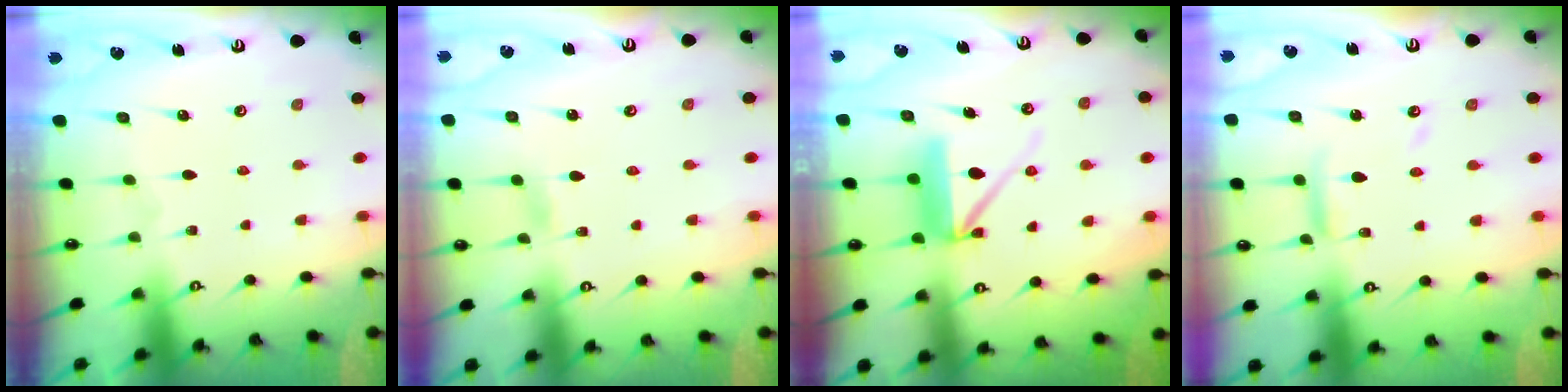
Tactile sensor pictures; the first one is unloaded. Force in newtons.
{"total": 2.7, "press": 2.7, "slide": 0.4}
{"total": 9.2, "press": 9.2, "slide": 1.0}
{"total": 8.3, "press": 8.3, "slide": 0.6}